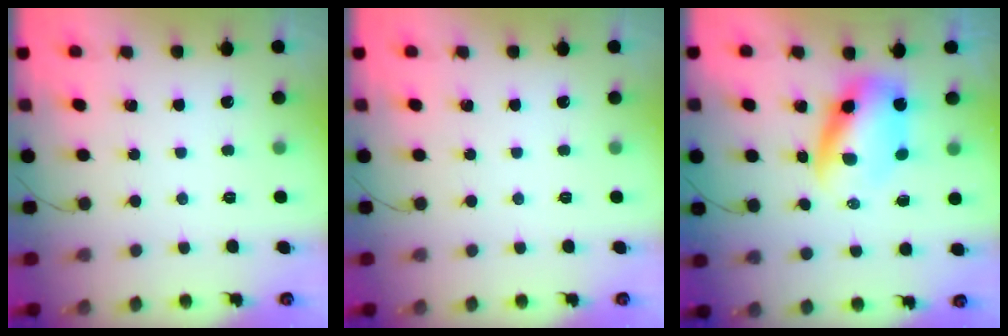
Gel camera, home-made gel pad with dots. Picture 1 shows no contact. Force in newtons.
{"total": 0.0}
{"total": 7.2, "press": 7.0, "slide": 1.7}